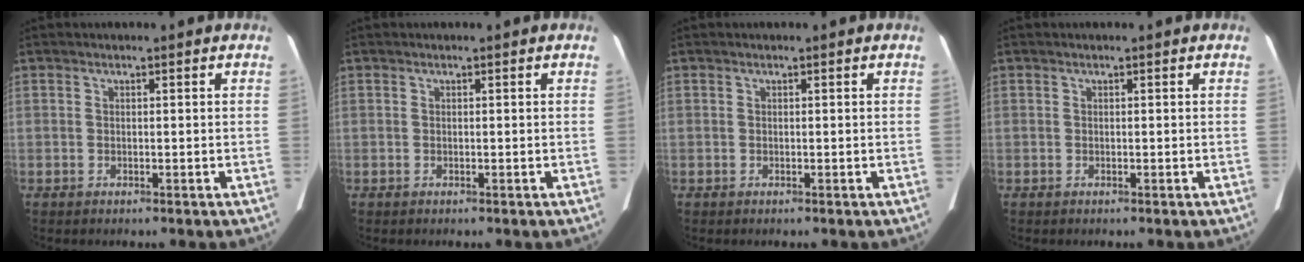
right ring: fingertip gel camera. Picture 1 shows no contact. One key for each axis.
{"total": 0.0}
{"total": 0.0}
{"total": 0.0}